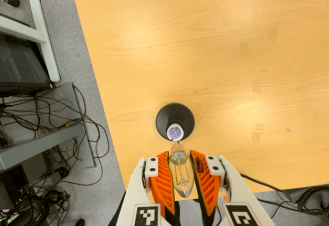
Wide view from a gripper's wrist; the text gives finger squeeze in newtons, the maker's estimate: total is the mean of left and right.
{"total": 23.6, "left": 24.7, "right": 22.5}